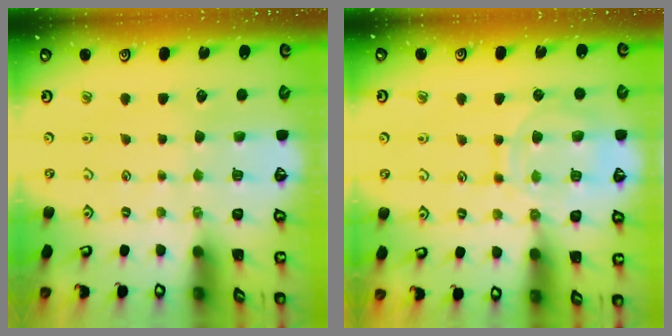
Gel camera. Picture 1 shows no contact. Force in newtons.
{"total": 12.6, "press": 12.5, "slide": 1.1}